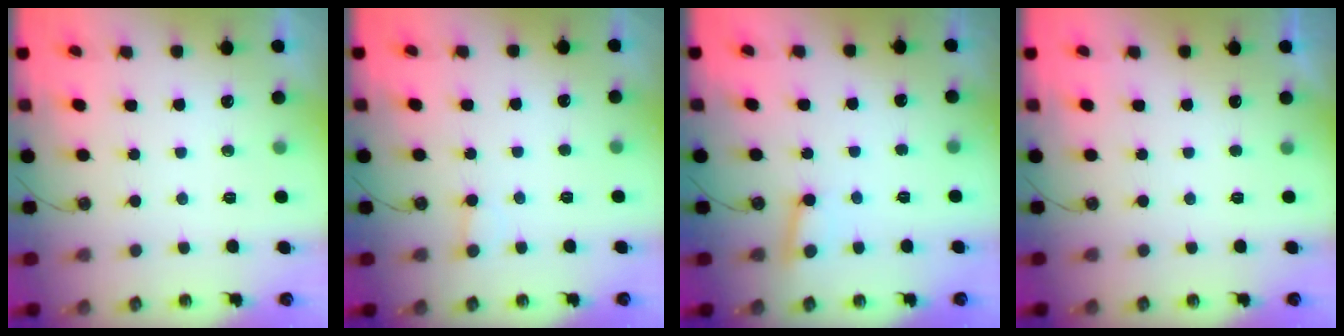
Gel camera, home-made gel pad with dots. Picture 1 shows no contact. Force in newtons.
{"total": 2.3, "press": 2.3, "slide": 0.2}
{"total": 3.2, "press": 3.2, "slide": 0.4}
{"total": 0.0}